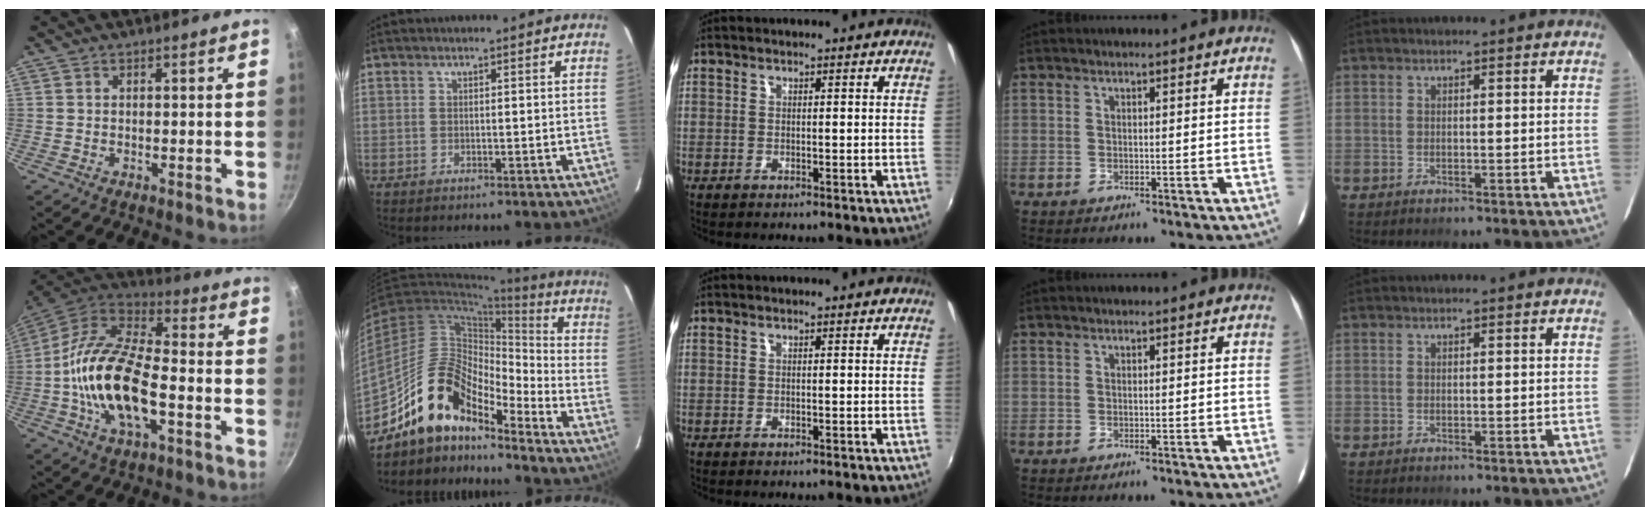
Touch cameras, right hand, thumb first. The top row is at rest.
{"thumb": {"total": 20.6, "force": [-4.5, 9.8, 17.6], "torque": [-0.324, 0.037, -0.099]}, "index": {"total": 14.7, "force": [-12.3, 5.3, 6.2], "torque": [-0.115, 0.029, -0.230]}}